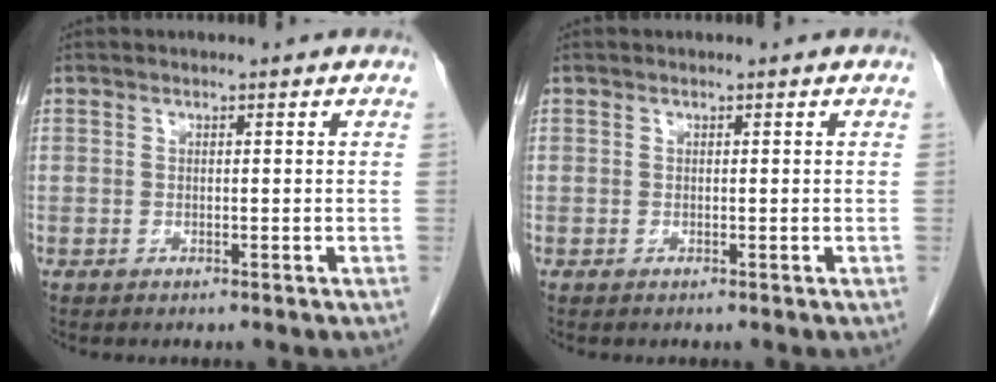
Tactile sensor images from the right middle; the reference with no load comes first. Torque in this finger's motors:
{"motor_torque": [0.00, 0.00, 0.00, -0.01]}